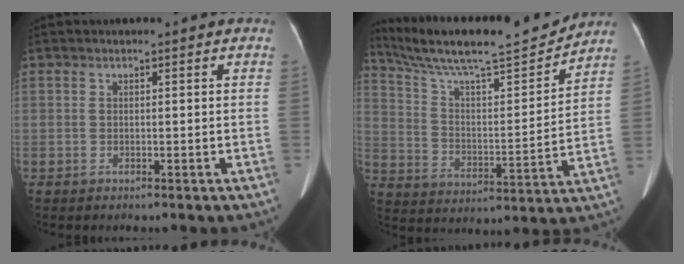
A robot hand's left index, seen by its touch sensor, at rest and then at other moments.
{"total": 18.6, "force": [17.1, 0.9, 7.4], "torque": [-0.143, -0.002, 0.278]}